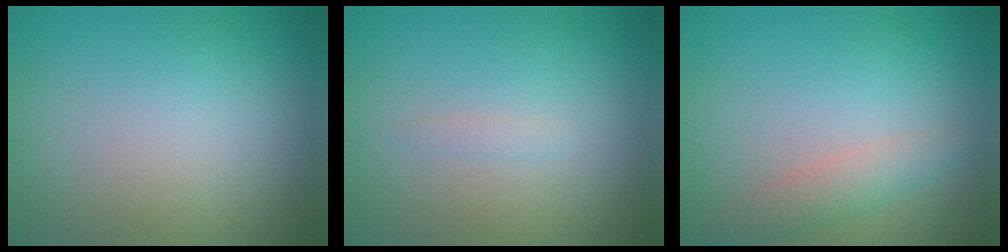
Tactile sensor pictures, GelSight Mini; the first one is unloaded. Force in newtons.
{"total": 0.6, "press": 0.6, "slide": 0.1}
{"total": 2.0, "press": 2.0, "slide": 0.1}